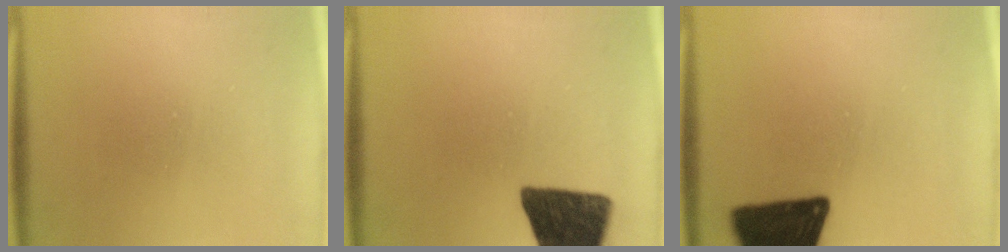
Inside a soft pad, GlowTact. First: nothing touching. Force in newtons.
{"total": 15.5}
{"total": 19.5}